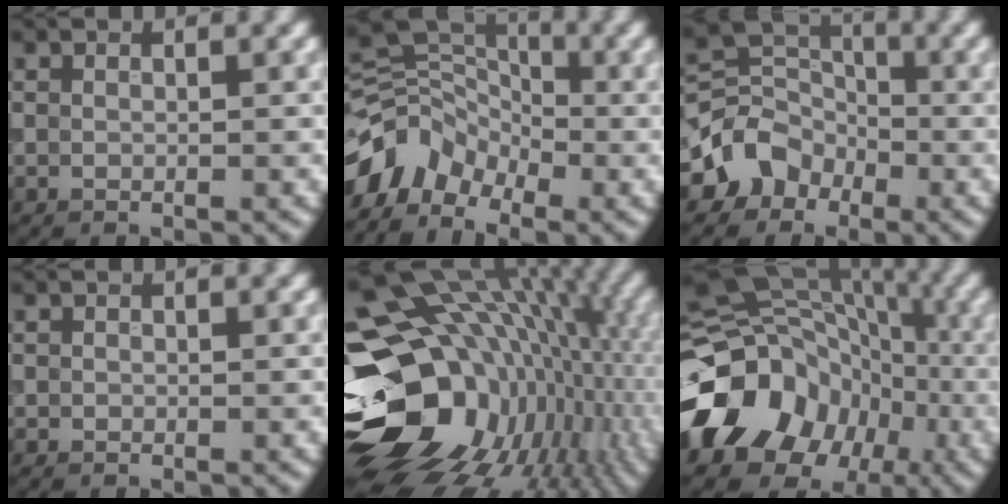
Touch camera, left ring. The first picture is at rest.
{"total": 4.7, "force": [-3.0, 3.1, 1.7], "torque": [-0.020, 0.003, -0.073]}
{"total": 4.1, "force": [-2.0, 3.4, 1.1], "torque": [-0.010, 0.007, -0.049]}
{"total": 0.0}
{"total": 19.4, "force": [-1.3, 14.1, 13.2], "torque": [-0.218, -0.026, 0.016]}
{"total": 14.5, "force": [-5.5, 11.6, 6.6], "torque": [-0.139, 0.003, -0.101]}